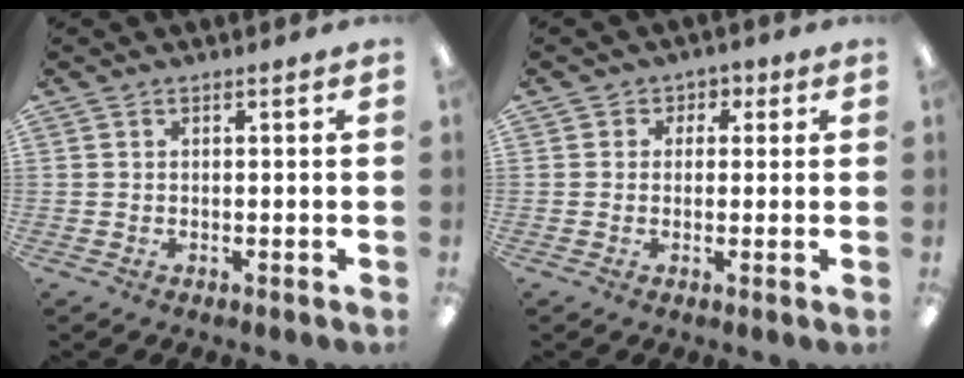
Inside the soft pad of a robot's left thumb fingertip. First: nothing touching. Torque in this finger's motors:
{"motor_torque": [-0.35, 0.30, -0.23, 0.14, -0.01]}